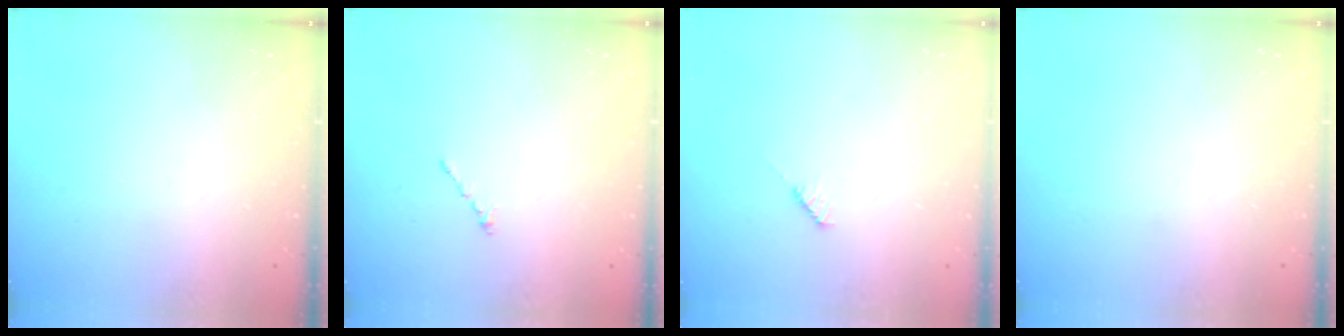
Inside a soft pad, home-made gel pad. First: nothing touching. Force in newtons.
{"total": 0.0}
{"total": 3.0, "press": 3.0, "slide": 0.2}
{"total": 0.0}